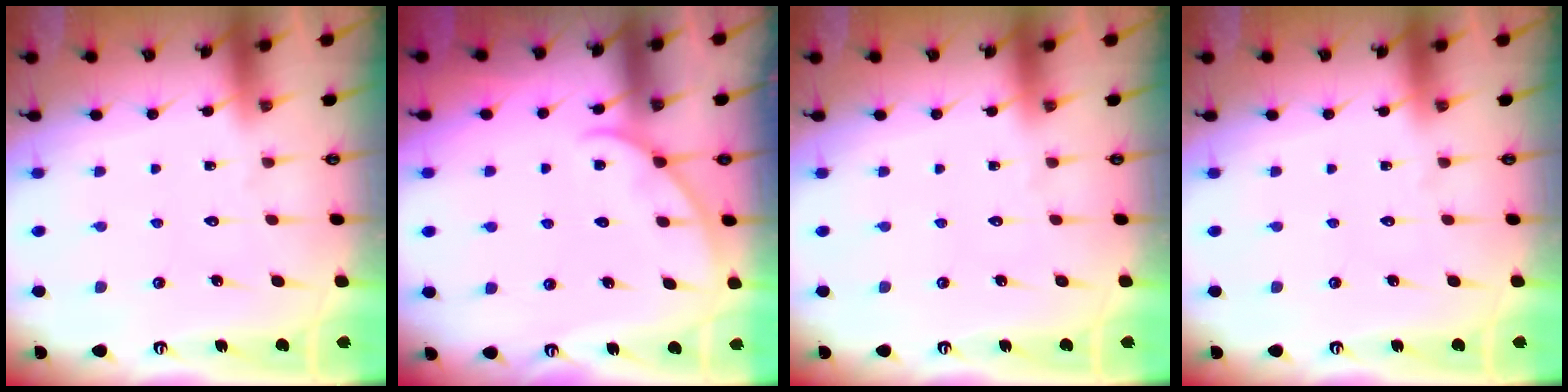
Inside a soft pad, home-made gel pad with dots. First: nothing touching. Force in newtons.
{"total": 4.1, "press": 4.0, "slide": 0.4}
{"total": 0.0}
{"total": 0.0}